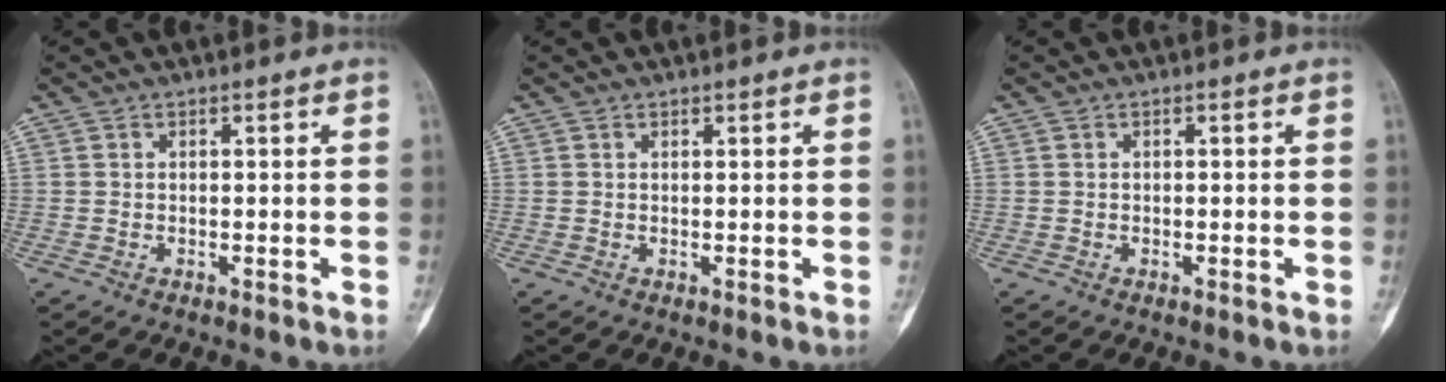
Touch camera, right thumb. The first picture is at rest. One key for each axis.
{"total": 0.0}
{"total": 0.0}